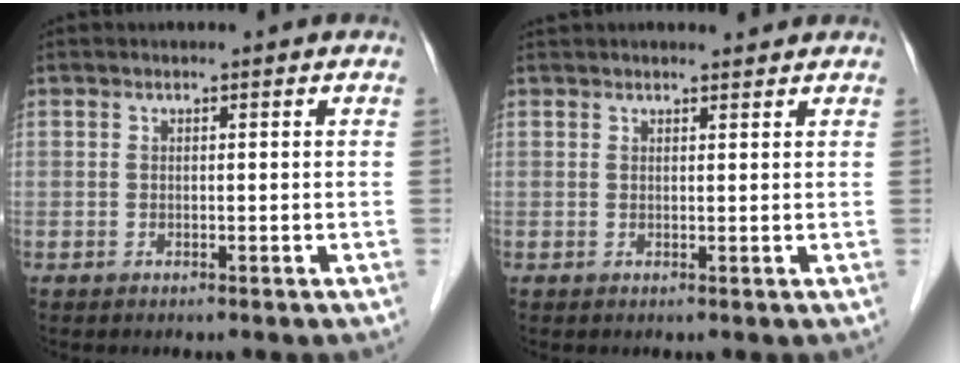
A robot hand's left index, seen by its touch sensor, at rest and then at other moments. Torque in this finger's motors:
{"motor_torque": [0.44, -0.46, 0.00, 0.00]}